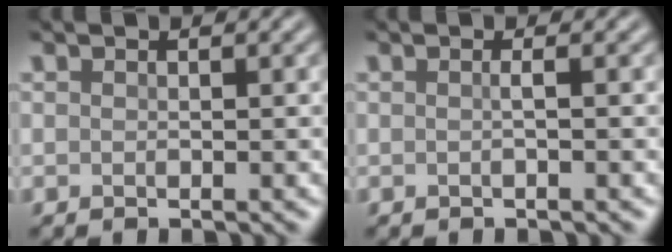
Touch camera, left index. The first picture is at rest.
{"total": 0.8, "force": [0.0, 0.2, 0.7], "torque": [-0.009, 0.001, -0.004]}